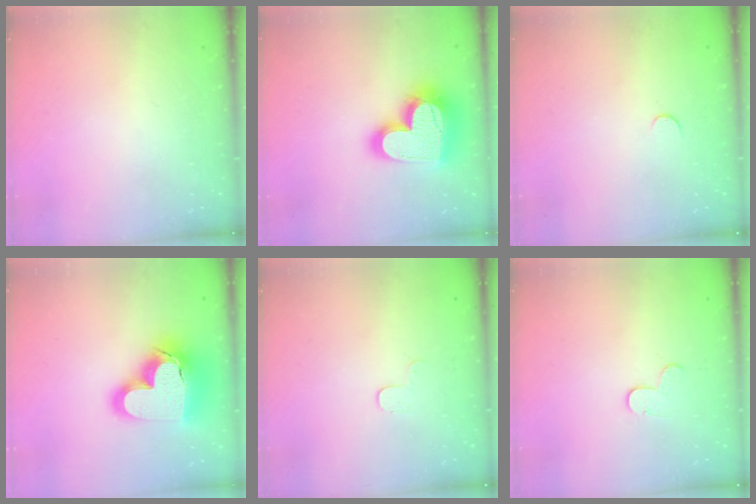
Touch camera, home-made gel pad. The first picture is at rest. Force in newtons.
{"total": 23.6, "press": 23.5, "slide": 2.1}
{"total": 3.1, "press": 3.1, "slide": 0.4}
{"total": 22.8, "press": 22.6, "slide": 2.2}
{"total": 3.4, "press": 3.4, "slide": 0.4}
{"total": 3.7, "press": 3.7, "slide": 0.4}